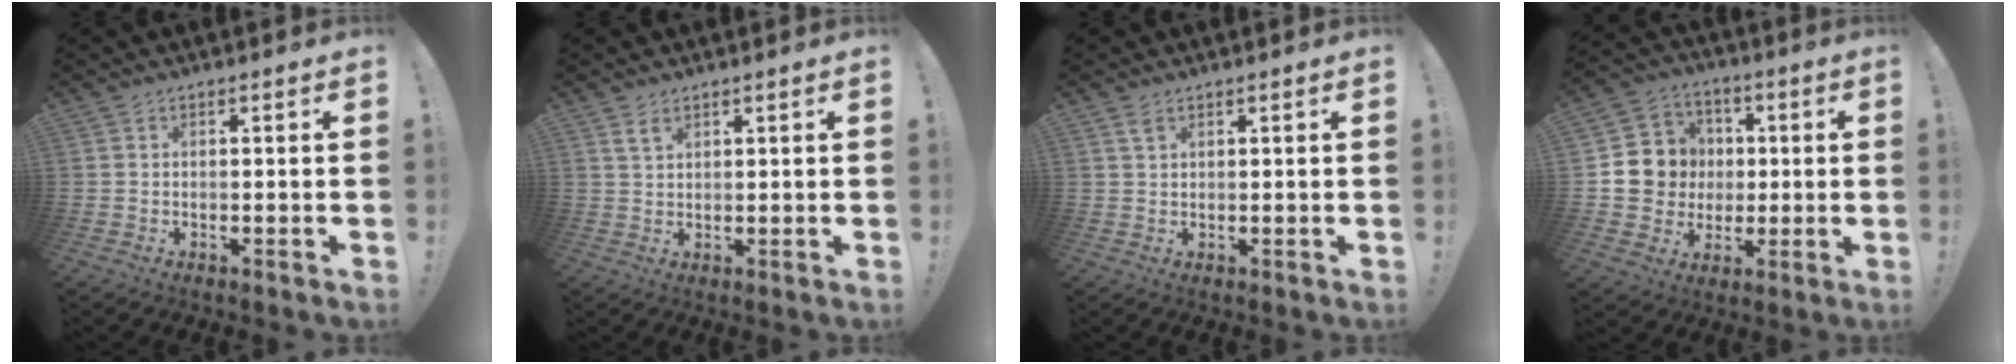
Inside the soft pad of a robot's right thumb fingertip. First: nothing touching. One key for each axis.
{"total": 3.2, "fx": 2.0, "fy": 1.8, "fz": 1.8, "tx": -0.025, "ty": -0.007, "tz": 0.037}
{"total": 2.0, "fx": 1.2, "fy": 1.0, "fz": 1.2, "tx": -0.012, "ty": -0.004, "tz": 0.021}
{"total": 11.6, "fx": 0.0, "fy": 11.3, "fz": 2.8, "tx": -0.035, "ty": 0.015, "tz": 0.020}